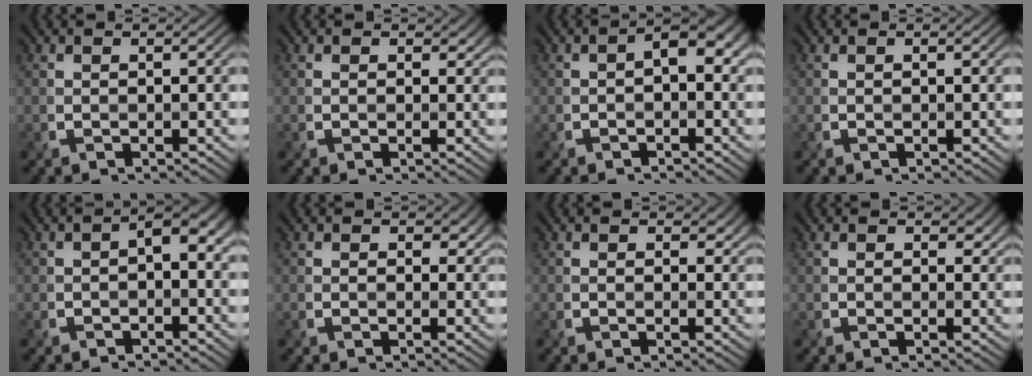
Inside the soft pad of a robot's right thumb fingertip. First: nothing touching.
{"total": 1.6, "force": [0.7, 1.2, 0.9], "torque": [-0.013, -0.002, 0.010]}
{"total": 3.2, "force": [-0.2, 1.8, 2.7], "torque": [-0.040, 0.005, -0.006]}
{"total": 0.0}
{"total": 2.8, "force": [-0.3, 1.5, 2.4], "torque": [-0.036, 0.005, -0.008]}
{"total": 2.6, "force": [1.0, 1.9, 1.5], "torque": [-0.022, -0.004, 0.014]}
{"total": 2.1, "force": [1.0, 1.5, 1.2], "torque": [-0.018, -0.002, 0.015]}
{"total": 2.4, "force": [1.1, 1.7, 1.4], "torque": [-0.021, -0.003, 0.016]}